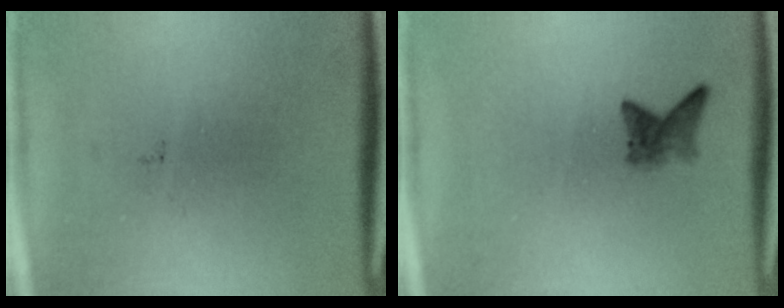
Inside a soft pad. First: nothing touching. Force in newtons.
{"total": 1.9}